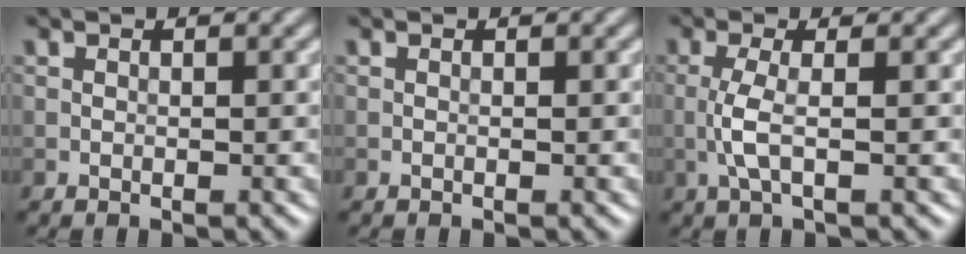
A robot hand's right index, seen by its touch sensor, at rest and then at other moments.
{"total": 0.0}
{"total": 2.4, "force": [-0.4, 0.4, 2.3], "torque": [-0.053, 0.001, -0.011]}